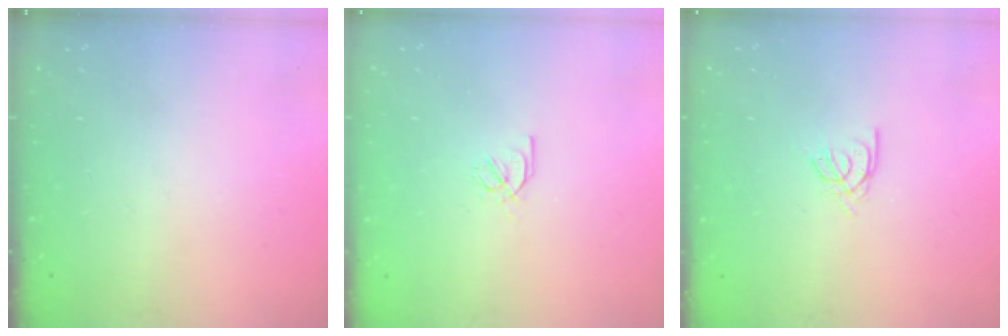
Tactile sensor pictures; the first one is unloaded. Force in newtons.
{"total": 2.1, "press": 2.1, "slide": 0.2}
{"total": 2.4, "press": 2.4, "slide": 0.4}